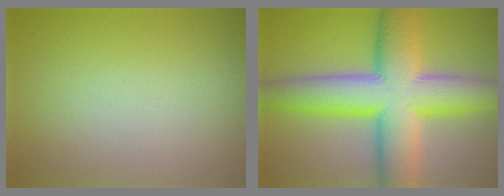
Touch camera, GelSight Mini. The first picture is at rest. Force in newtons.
{"total": 11.8, "press": 11.8, "slide": 0.3}